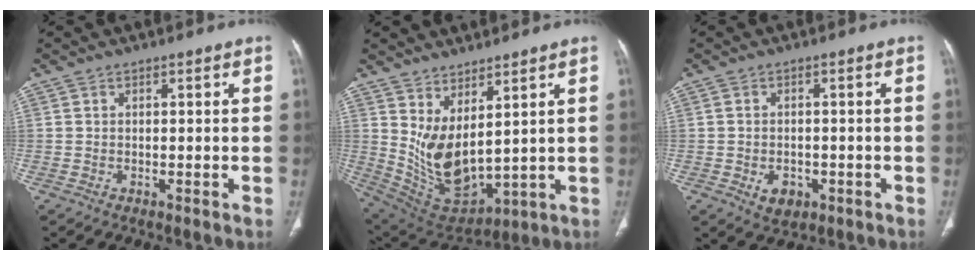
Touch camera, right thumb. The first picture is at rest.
{"total": 11.9, "force": [4.2, 5.3, 9.8], "torque": [-0.175, -0.044, 0.109]}
{"total": 4.1, "force": [-1.5, 2.9, 2.4], "torque": [-0.029, 0.005, -0.013]}